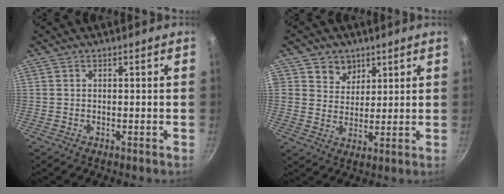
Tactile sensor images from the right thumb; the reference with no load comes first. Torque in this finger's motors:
{"motor_torque": [0.21, 0.78, 0.25, 0.11, 0.16]}